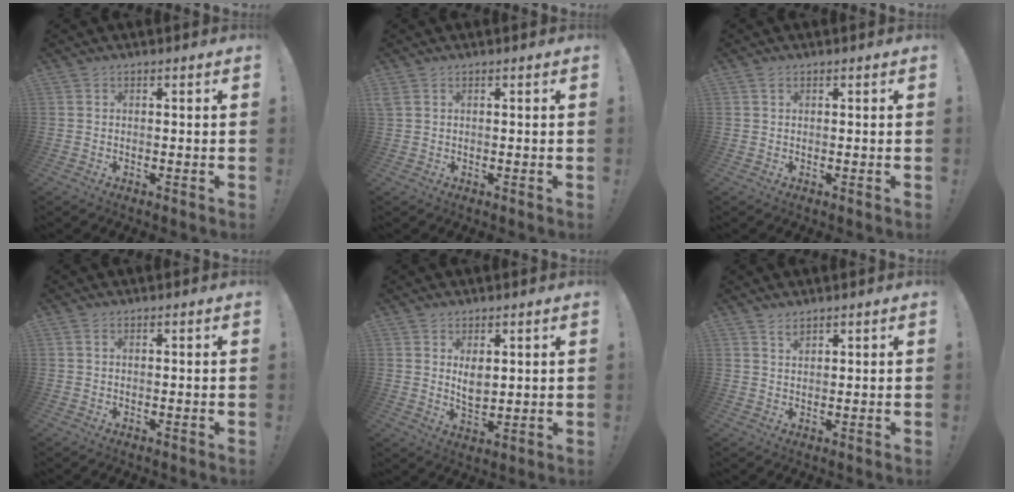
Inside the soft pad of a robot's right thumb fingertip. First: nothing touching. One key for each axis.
{"total": 1.1, "fx": 0.6, "fy": 0.6, "fz": 0.7, "tx": -0.016, "ty": 0.003, "tz": 0.012}
{"total": 0.9, "fx": 0.5, "fy": 0.7, "fz": 0.4, "tx": -0.001, "ty": -0.001, "tz": 0.008}
{"total": 0.7, "fx": 0.3, "fy": 0.3, "fz": 0.5, "tx": -0.015, "ty": 0.003, "tz": 0.007}
{"total": 5.1, "fx": 2.2, "fy": 3.1, "fz": 3.4, "tx": -0.051, "ty": -0.013, "tz": 0.040}
{"total": 2.1, "fx": 1.8, "fy": 0.5, "fz": 1.0, "tx": -0.009, "ty": -0.012, "tz": 0.030}